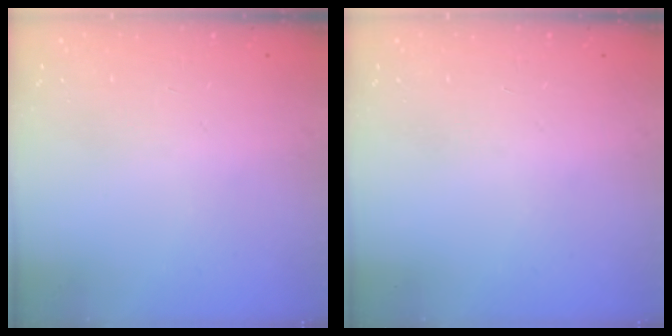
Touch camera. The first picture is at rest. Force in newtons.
{"total": 0.0}